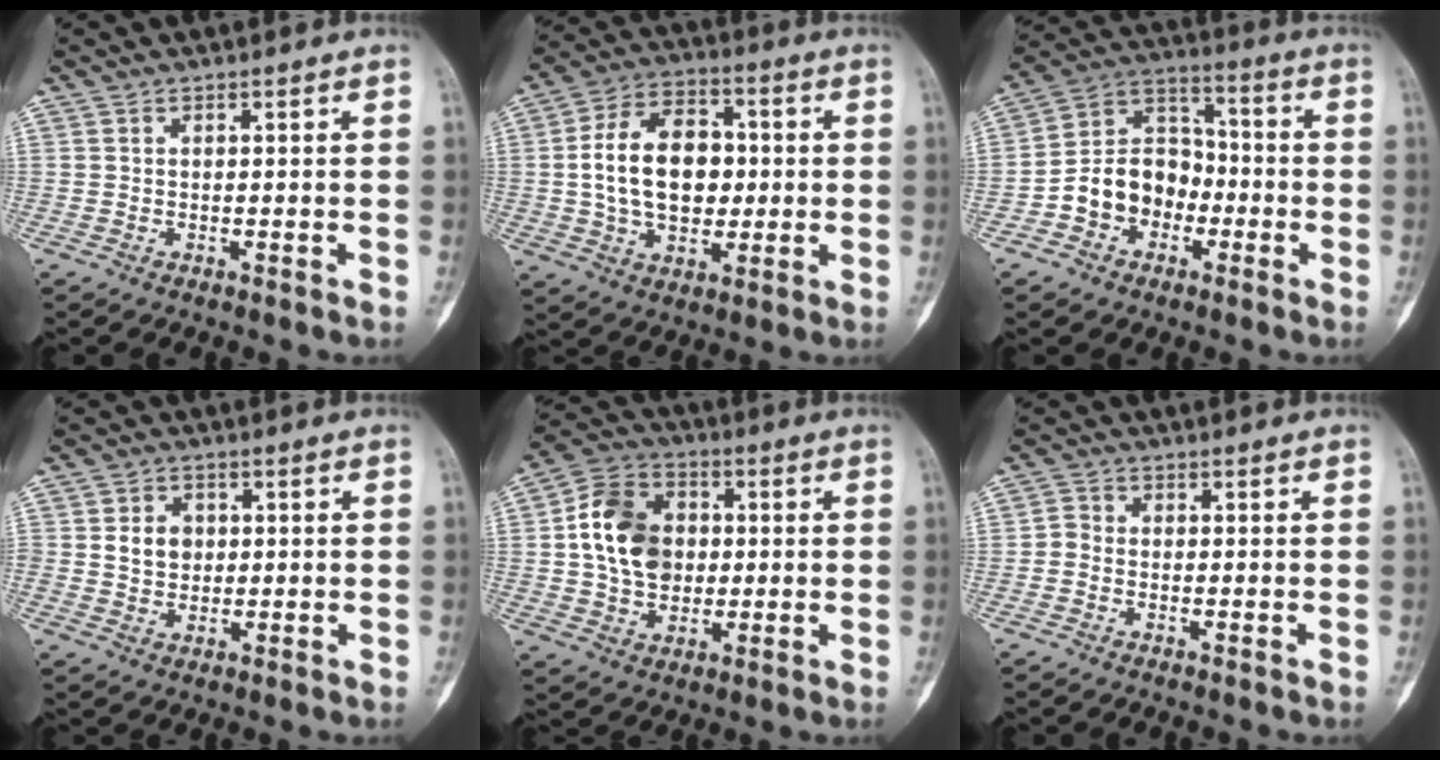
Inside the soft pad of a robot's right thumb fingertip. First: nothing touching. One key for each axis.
{"total": 15.8, "fx": 0.5, "fy": 10.6, "fz": 11.8, "tx": -0.178, "ty": 0.019, "tz": 0.009}
{"total": 12.2, "fx": -3.8, "fy": 9.8, "fz": 6.3, "tx": -0.072, "ty": 0.056, "tz": -0.077}
{"total": 5.2, "fx": 0.7, "fy": 4.3, "fz": 2.8, "tx": -0.026, "ty": 0.000, "tz": 0.013}
{"total": 14.6, "fx": 1.3, "fy": 11.5, "fz": 8.8, "tx": -0.130, "ty": 0.016, "tz": 0.020}
{"total": 1.9, "fx": -0.7, "fy": 1.5, "fz": 0.9, "tx": -0.010, "ty": 0.005, "tz": -0.022}